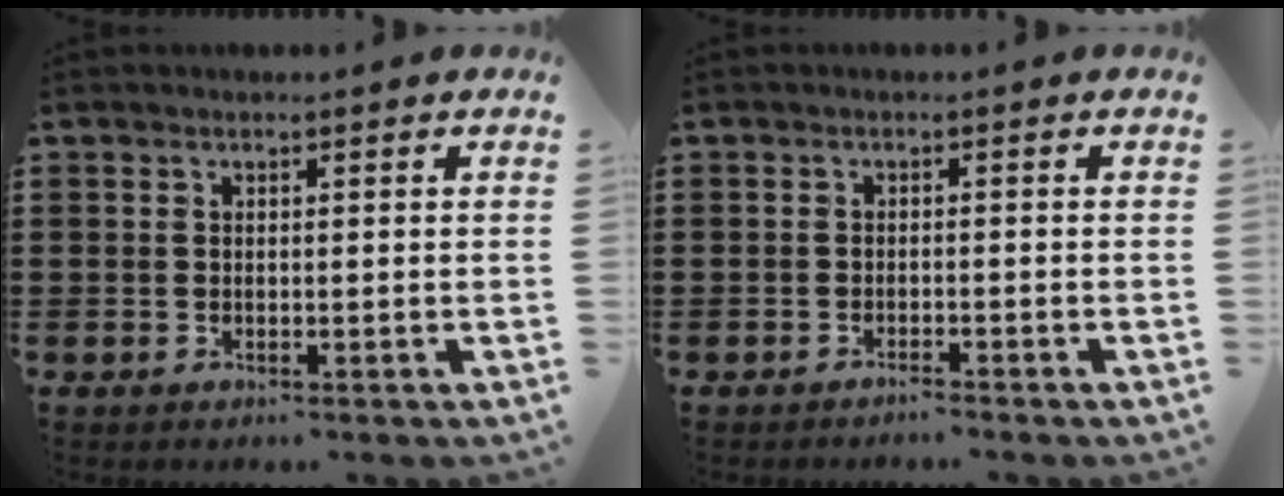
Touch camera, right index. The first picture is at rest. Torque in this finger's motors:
{"motor_torque": [1.27, 0.87, 0.03, -0.01]}